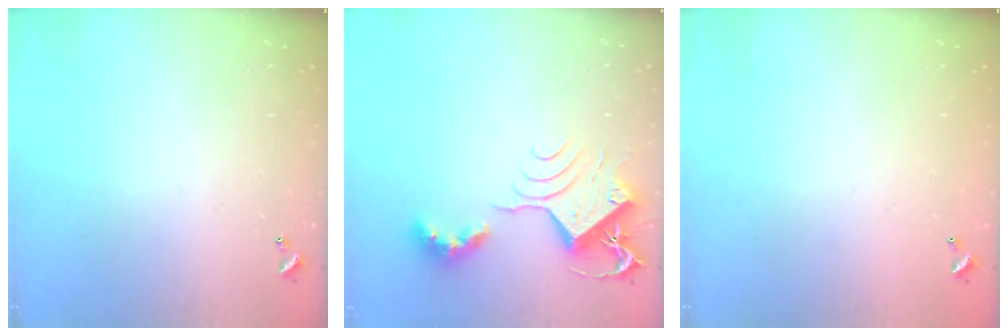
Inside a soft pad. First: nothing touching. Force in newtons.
{"total": 10.1, "press": 10.0, "slide": 1.5}
{"total": 2.8, "press": 2.8, "slide": 0.1}